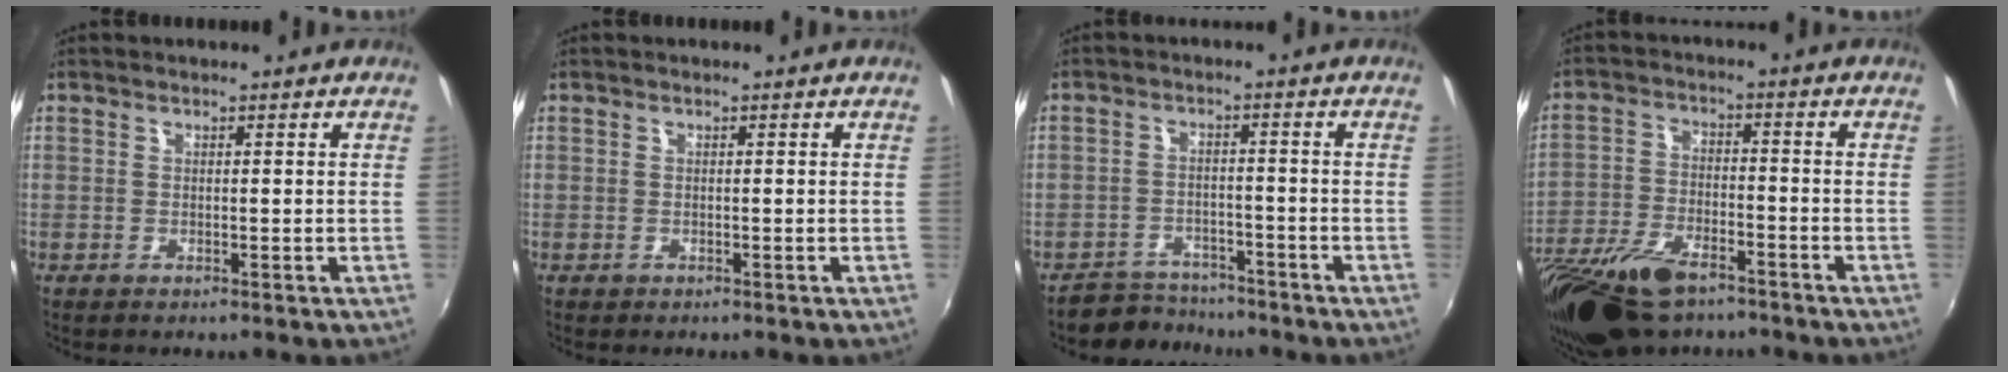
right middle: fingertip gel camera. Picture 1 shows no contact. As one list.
[{"total": 0.0}, {"total": 5.6, "force": [-5.0, 2.6, -0.3], "torque": [-0.011, 0.012, -0.081]}, {"total": 16.9, "force": [-11.9, 7.4, 9.5], "torque": [-0.218, -0.029, -0.218]}]